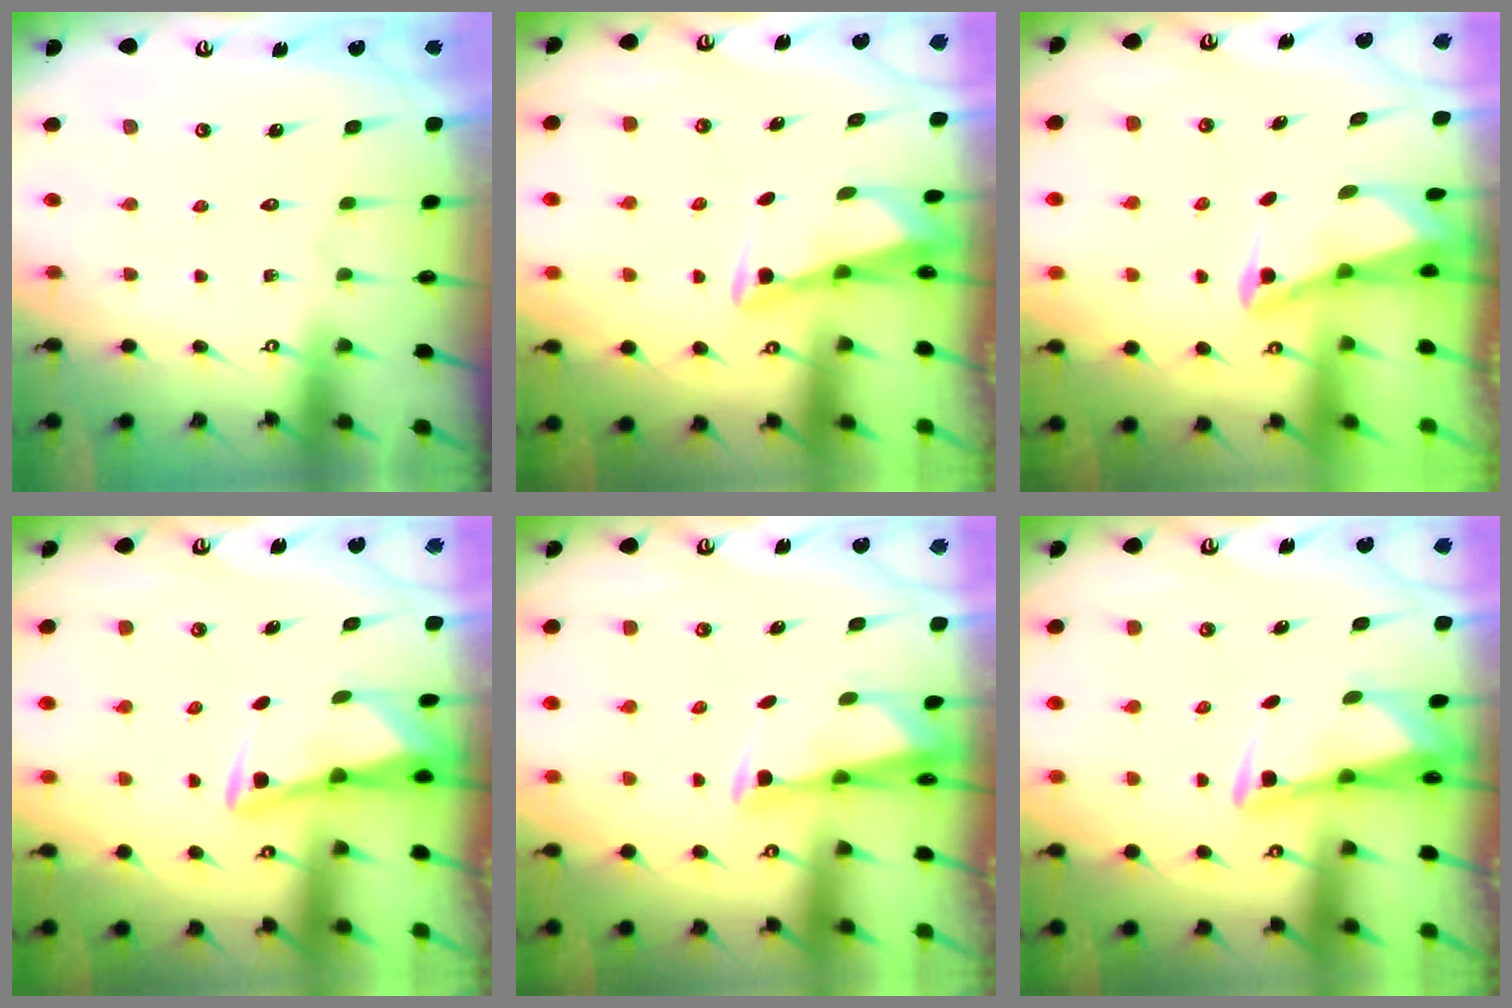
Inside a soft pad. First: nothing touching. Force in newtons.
{"total": 3.1, "press": 3.1, "slide": 0.5}
{"total": 2.5, "press": 2.4, "slide": 0.6}
{"total": 3.1, "press": 3.1, "slide": 0.4}
{"total": 2.7, "press": 2.6, "slide": 0.7}
{"total": 3.2, "press": 3.1, "slide": 0.7}